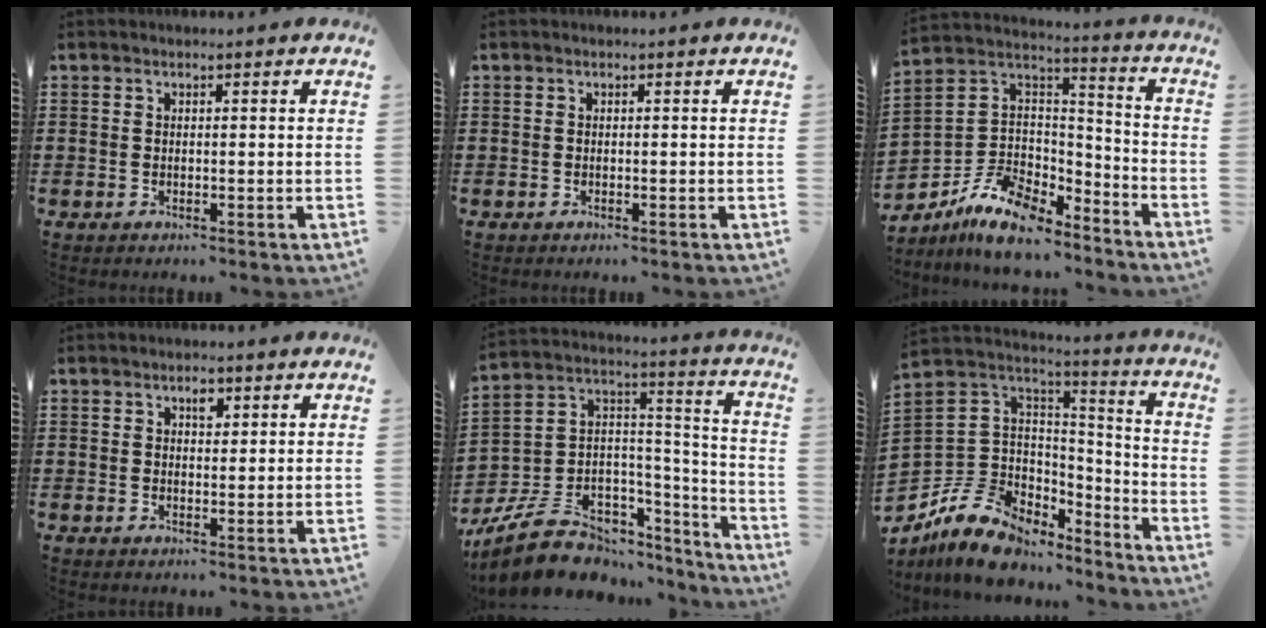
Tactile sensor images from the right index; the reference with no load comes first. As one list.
[{"total": 0.0}, {"total": 10.0, "force": [-7.5, 5.4, 3.9], "torque": [-0.100, 0.021, -0.146]}, {"total": 2.1, "force": [1.0, 1.1, 1.5], "torque": [-0.017, -0.001, 0.014]}, {"total": 11.2, "force": [-7.7, 6.6, 4.9], "torque": [-0.111, 0.018, -0.137]}, {"total": 10.4, "force": [-6.4, 7.6, 3.4], "torque": [-0.106, 0.012, -0.119]}]